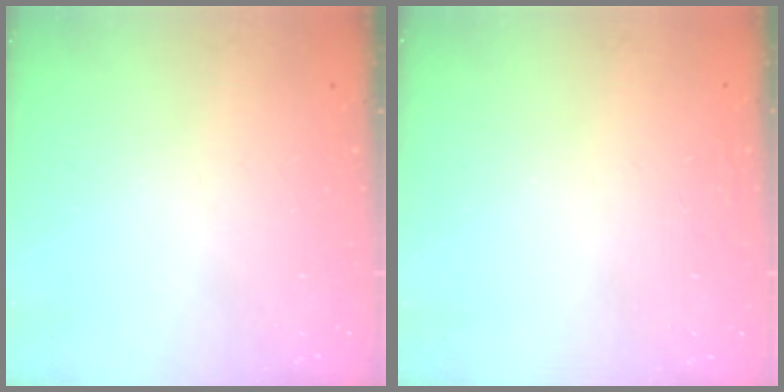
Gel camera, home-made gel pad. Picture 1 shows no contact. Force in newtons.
{"total": 1.5, "press": 1.5, "slide": 0.1}